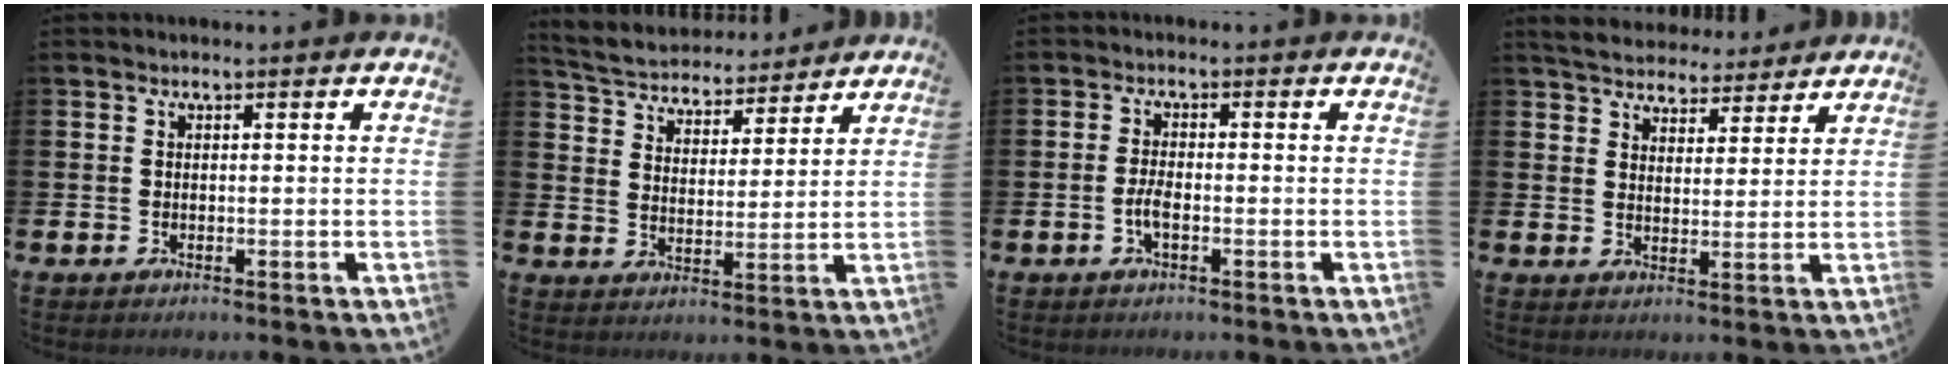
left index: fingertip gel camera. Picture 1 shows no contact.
{"total": 4.6, "force": [4.5, 1.3, -0.2], "torque": [-0.029, -0.037, 0.075]}
{"total": 2.4, "force": [-0.8, 0.8, 2.1], "torque": [-0.052, 0.003, -0.017]}
{"total": 4.9, "force": [4.7, 1.3, -0.1], "torque": [-0.020, -0.031, 0.084]}